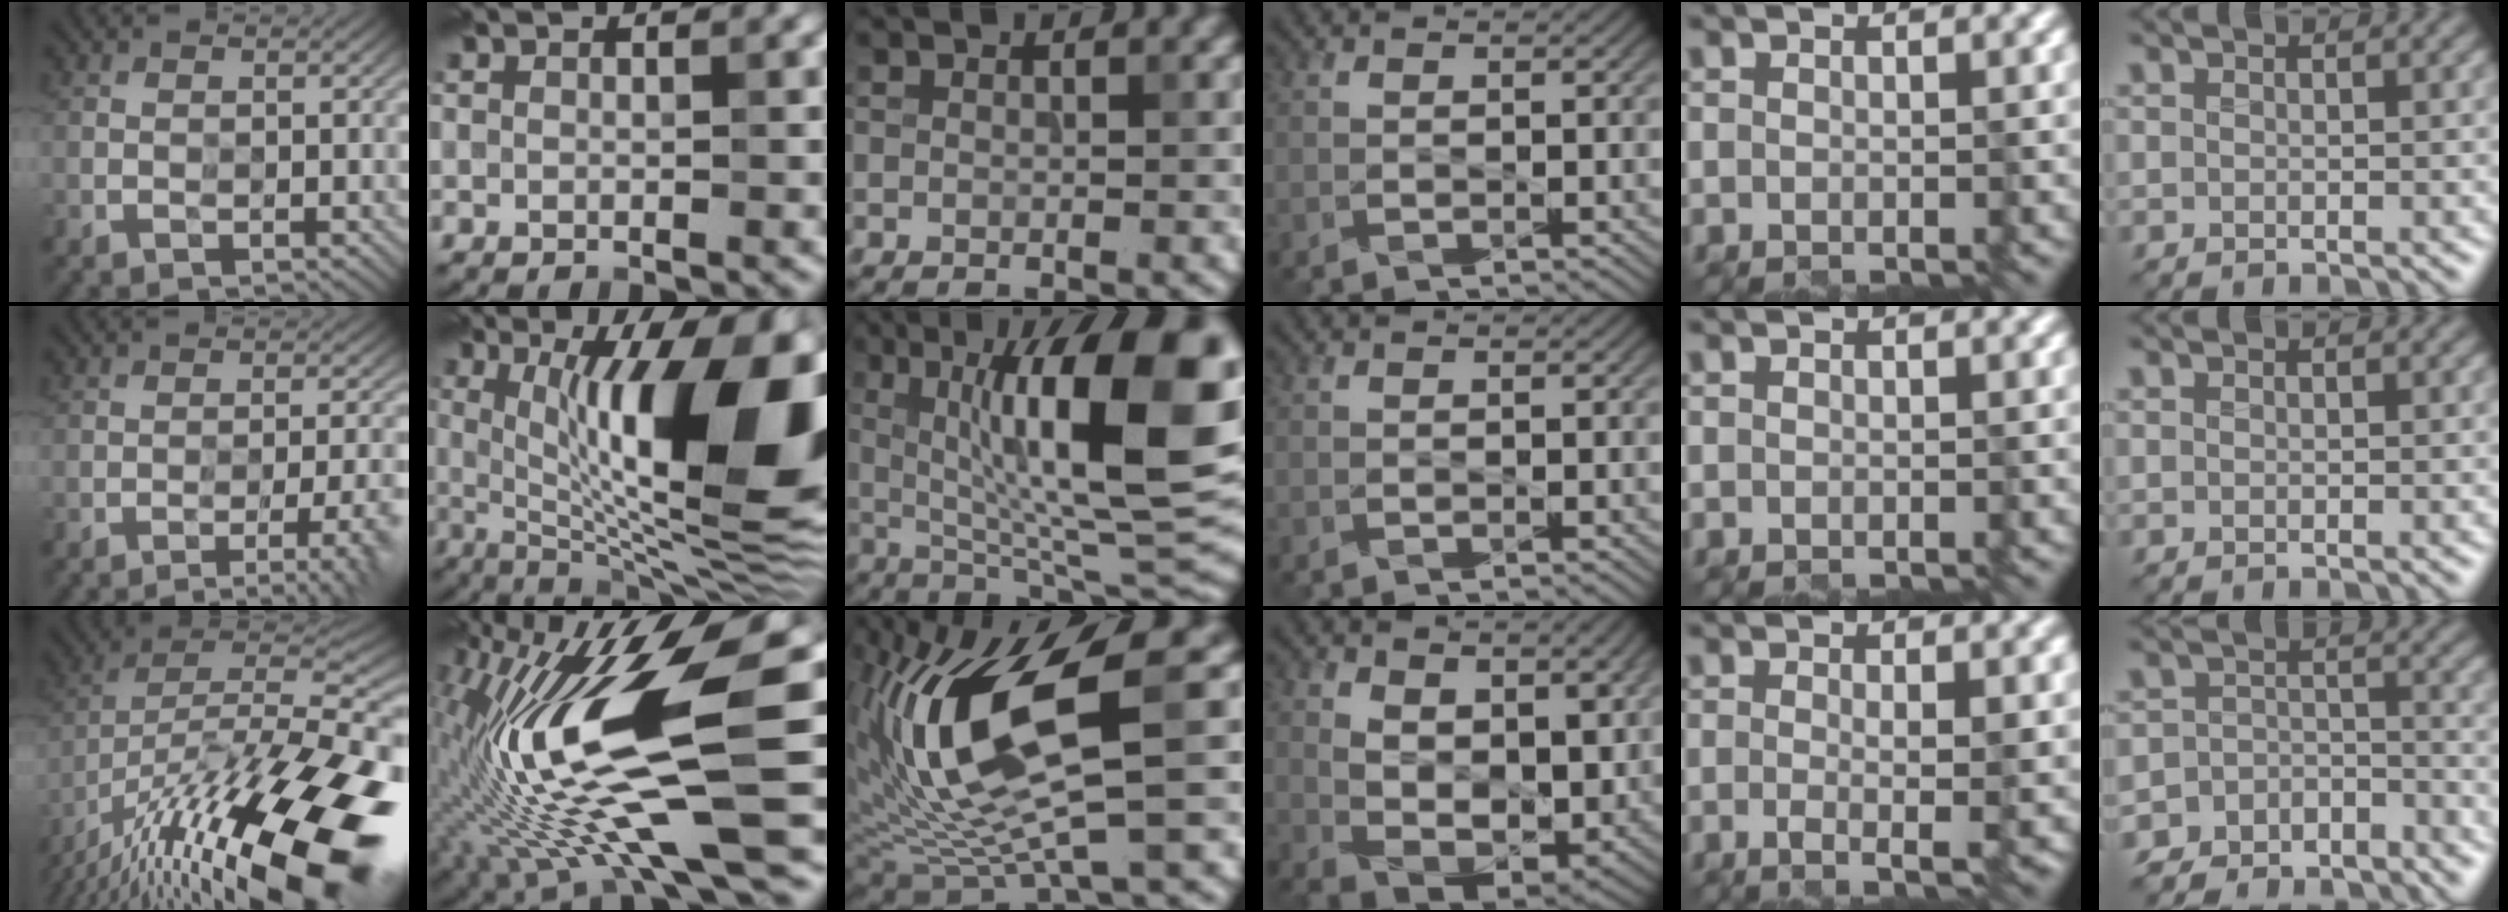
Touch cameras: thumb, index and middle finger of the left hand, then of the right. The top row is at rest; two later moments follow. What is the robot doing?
{"motion": "wipe", "object": "glass cup"}